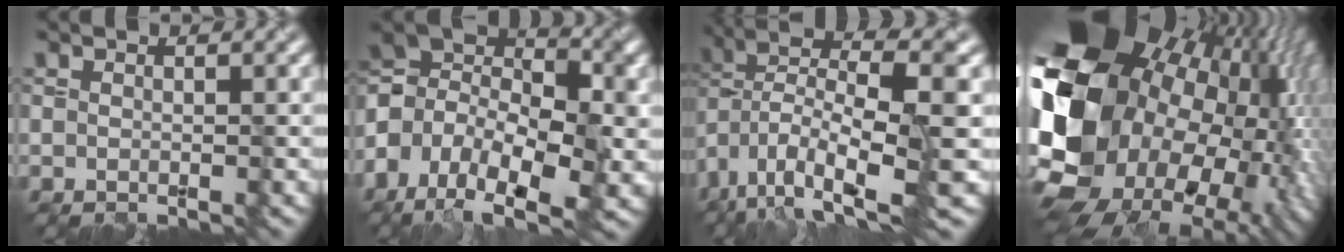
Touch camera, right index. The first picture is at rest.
{"total": 10.8, "force": [-2.4, 6.7, 8.1], "torque": [-0.166, 0.012, -0.056]}
{"total": 10.1, "force": [-2.9, 3.5, 9.0], "torque": [-0.163, 0.009, -0.053]}
{"total": 21.1, "force": [0.3, 16.1, 13.6], "torque": [-0.250, -0.023, 0.002]}